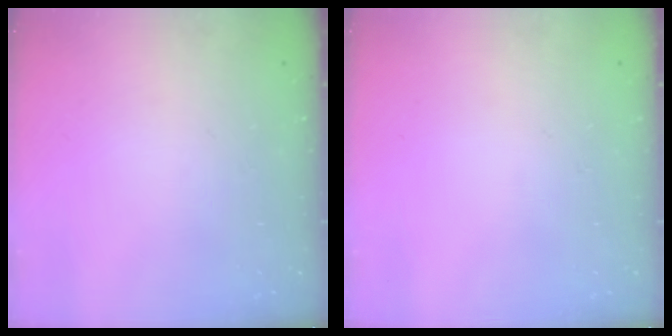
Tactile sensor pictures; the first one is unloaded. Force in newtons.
{"total": 0.0}